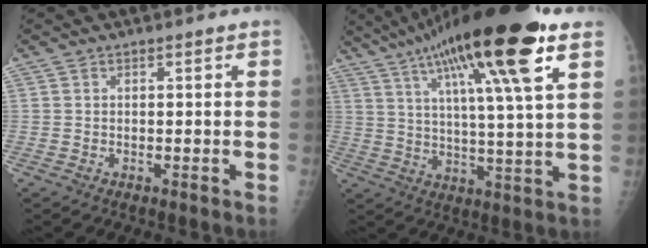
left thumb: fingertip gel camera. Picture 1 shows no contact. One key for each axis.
{"total": 22.8, "fx": 12.4, "fy": 3.1, "fz": 18.9, "tx": -0.319, "ty": -0.017, "tz": 0.199}